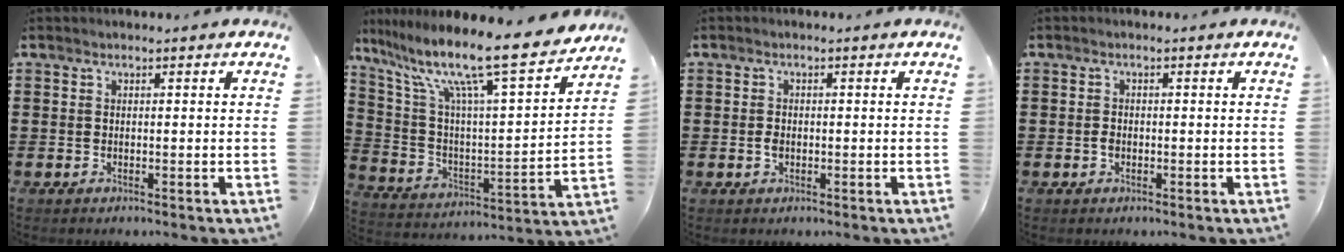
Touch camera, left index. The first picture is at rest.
{"total": 13.8, "force": [10.6, 0.9, 8.8], "torque": [-0.188, -0.074, 0.169]}
{"total": 1.3, "force": [-0.3, 0.9, 1.0], "torque": [-0.021, 0.003, -0.007]}
{"total": 1.1, "force": [-0.4, 0.8, 0.7], "torque": [-0.017, 0.001, -0.008]}